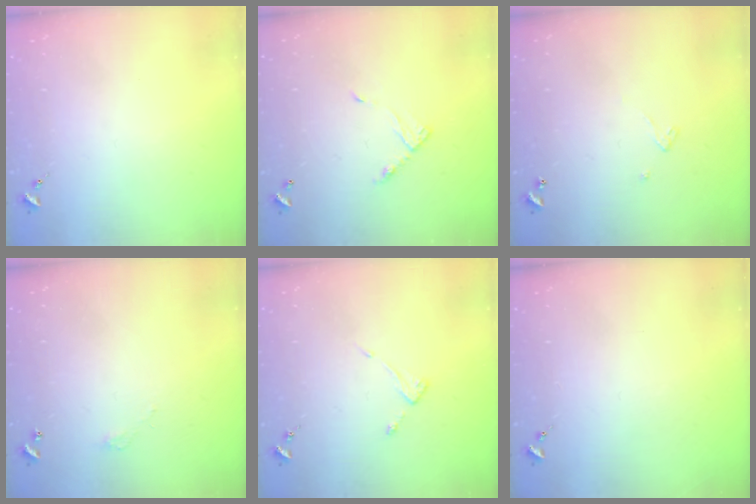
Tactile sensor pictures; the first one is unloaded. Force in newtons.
{"total": 7.3, "press": 7.3, "slide": 0.6}
{"total": 3.4, "press": 3.4, "slide": 0.1}
{"total": 2.7, "press": 2.7, "slide": 0.2}
{"total": 2.6, "press": 2.6, "slide": 0.3}
{"total": 0.0}